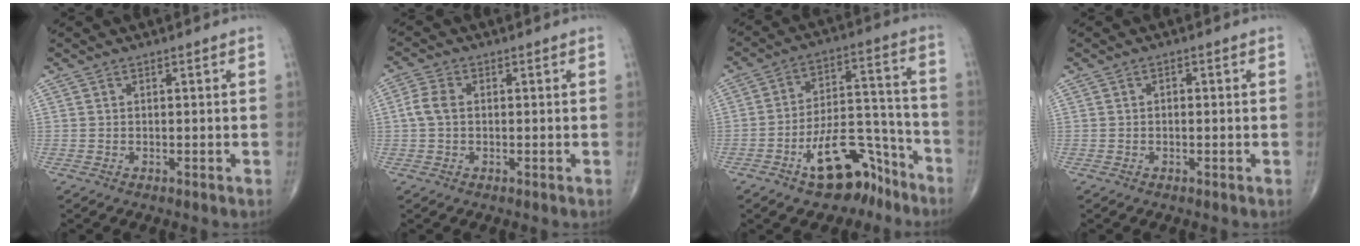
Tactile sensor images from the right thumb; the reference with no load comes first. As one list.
[{"total": 3.6, "force": [0.1, 2.4, 2.7], "torque": [-0.064, 0.009, -0.005]}, {"total": 14.3, "force": [-9.0, 7.1, 8.6], "torque": [-0.100, 0.089, -0.142]}, {"total": 0.8, "force": [0.0, 0.5, 0.6], "torque": [-0.004, 0.001, -0.004]}]